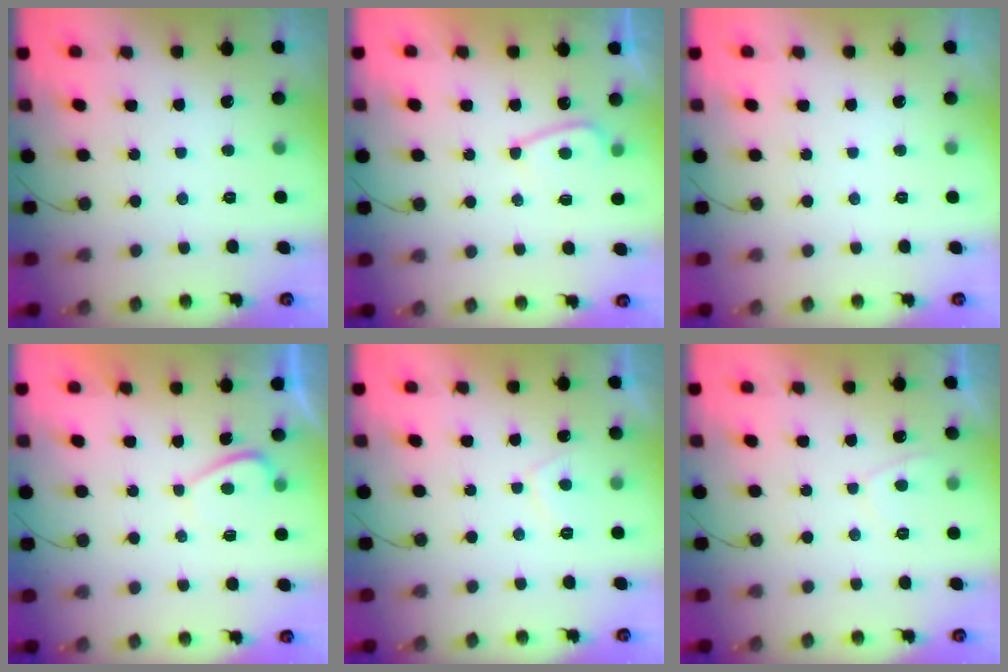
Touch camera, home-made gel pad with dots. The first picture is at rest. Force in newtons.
{"total": 4.2, "press": 4.1, "slide": 1.0}
{"total": 0.0}
{"total": 2.1, "press": 2.0, "slide": 0.7}
{"total": 3.7, "press": 3.6, "slide": 0.8}
{"total": 1.6, "press": 1.5, "slide": 0.6}